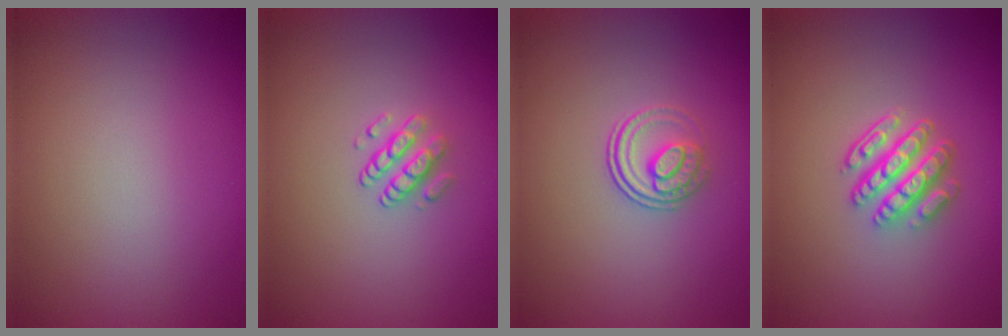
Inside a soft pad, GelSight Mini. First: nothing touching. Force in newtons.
{"total": 1.8, "press": 1.3, "slide": 1.2}
{"total": 2.3, "press": 1.7, "slide": 1.5}
{"total": 4.5, "press": 3.4, "slide": 2.9}